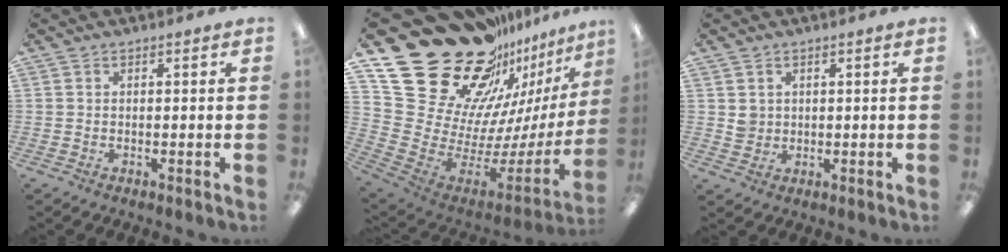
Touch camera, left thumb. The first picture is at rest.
{"total": 31.7, "force": [20.7, 18.2, 15.5], "torque": [-0.228, -0.187, 0.439]}
{"total": 3.0, "force": [1.1, 2.8, 0.2], "torque": [-0.005, 0.002, 0.019]}